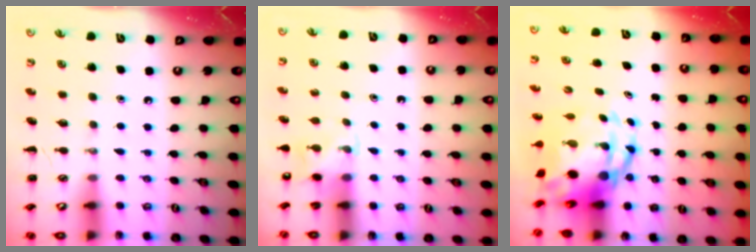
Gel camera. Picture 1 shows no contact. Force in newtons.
{"total": 4.4, "press": 4.1, "slide": 1.4}
{"total": 10.1, "press": 9.7, "slide": 2.9}